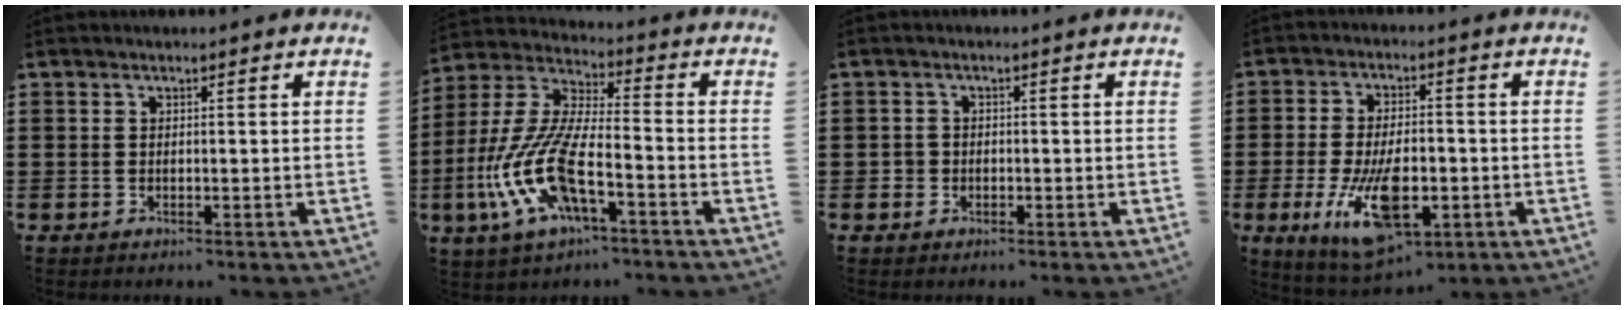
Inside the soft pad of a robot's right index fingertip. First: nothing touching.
{"total": 13.0, "force": [-5.7, 4.2, 11.0], "torque": [-0.263, -0.013, -0.115]}
{"total": 0.6, "force": [-0.1, 0.6, 0.1], "torque": [-0.002, 0.005, -0.004]}
{"total": 12.7, "force": [-3.9, 5.7, 10.7], "torque": [-0.202, -0.010, -0.067]}